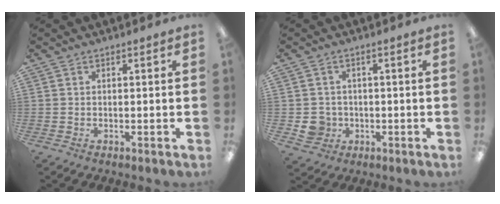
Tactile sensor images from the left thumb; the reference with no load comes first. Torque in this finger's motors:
{"motor_torque": [-0.25, 0.39, 0.20, -0.05, -0.02]}